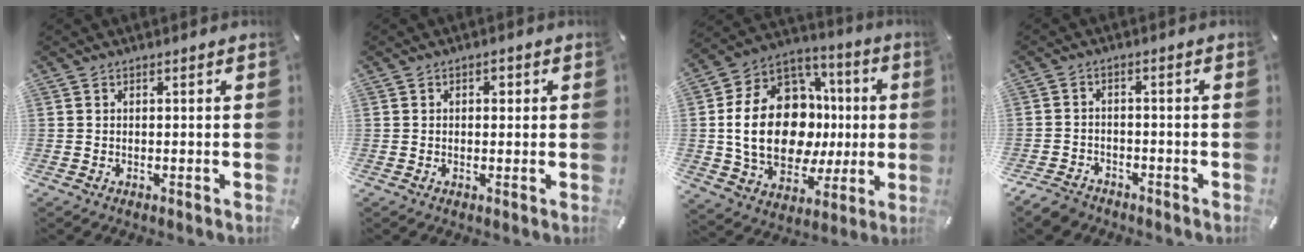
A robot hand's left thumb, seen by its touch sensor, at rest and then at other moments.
{"total": 1.8, "force": [0.1, 1.3, 1.1], "torque": [-0.016, 0.006, -0.004]}
{"total": 24.2, "force": [-0.5, 17.2, 16.9], "torque": [-0.345, 0.001, 0.000]}
{"total": 4.3, "force": [-3.6, 2.2, 1.0], "torque": [-0.026, 0.019, -0.073]}